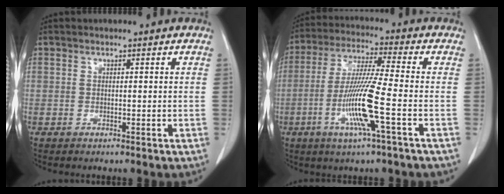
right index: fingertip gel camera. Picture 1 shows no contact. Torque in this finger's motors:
{"motor_torque": [1.91, -0.23, 0.89, 0.14]}